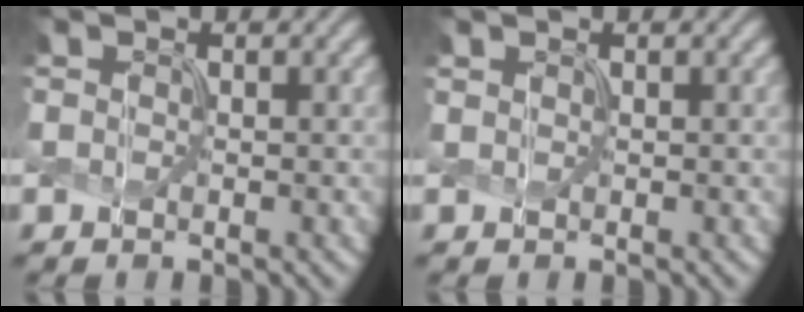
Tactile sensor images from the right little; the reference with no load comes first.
{"total": 0.0}